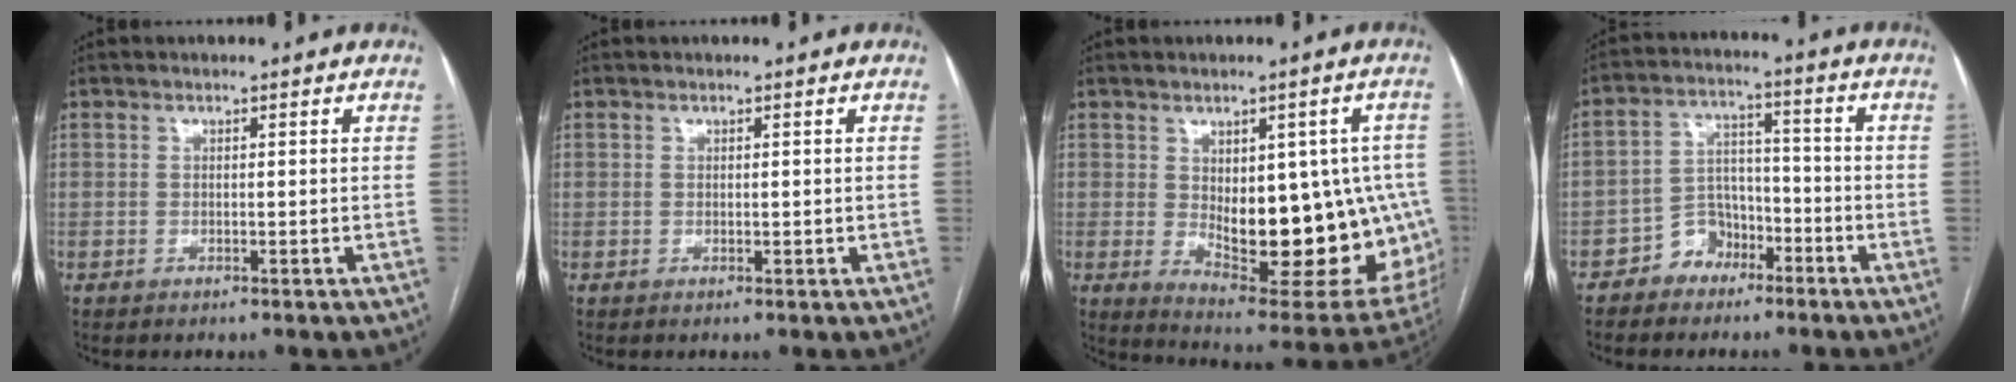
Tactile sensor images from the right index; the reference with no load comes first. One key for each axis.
{"total": 0.8, "fx": 0.1, "fy": 0.4, "fz": 0.7, "tx": -0.011, "ty": -0.003, "tz": 0.004}
{"total": 20.6, "fx": -1.2, "fy": 8.7, "fz": 18.6, "tx": -0.182, "ty": 0.009, "tz": 0.016}
{"total": 6.3, "fx": -4.0, "fy": 4.6, "fz": 1.8, "tx": -0.029, "ty": 0.023, "tz": -0.068}